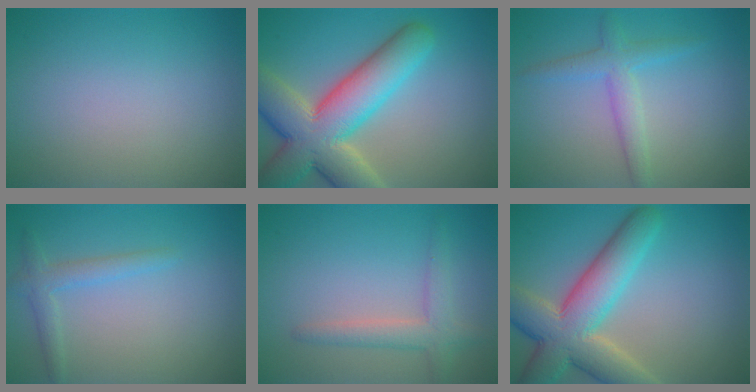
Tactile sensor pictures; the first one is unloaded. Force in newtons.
{"total": 11.1, "press": 11.1, "slide": 1.0}
{"total": 2.7, "press": 2.7, "slide": 0.2}
{"total": 2.0, "press": 2.0, "slide": 0.1}
{"total": 2.7, "press": 2.7, "slide": 0.2}
{"total": 9.1, "press": 9.0, "slide": 0.5}